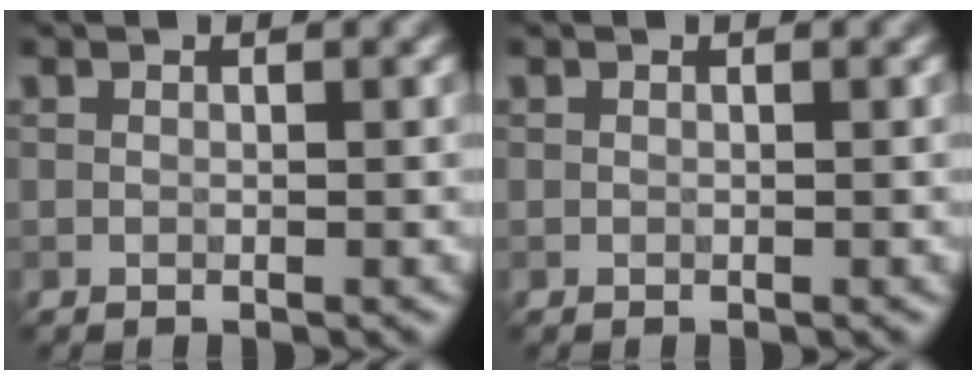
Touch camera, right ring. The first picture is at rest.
{"total": 0.0}